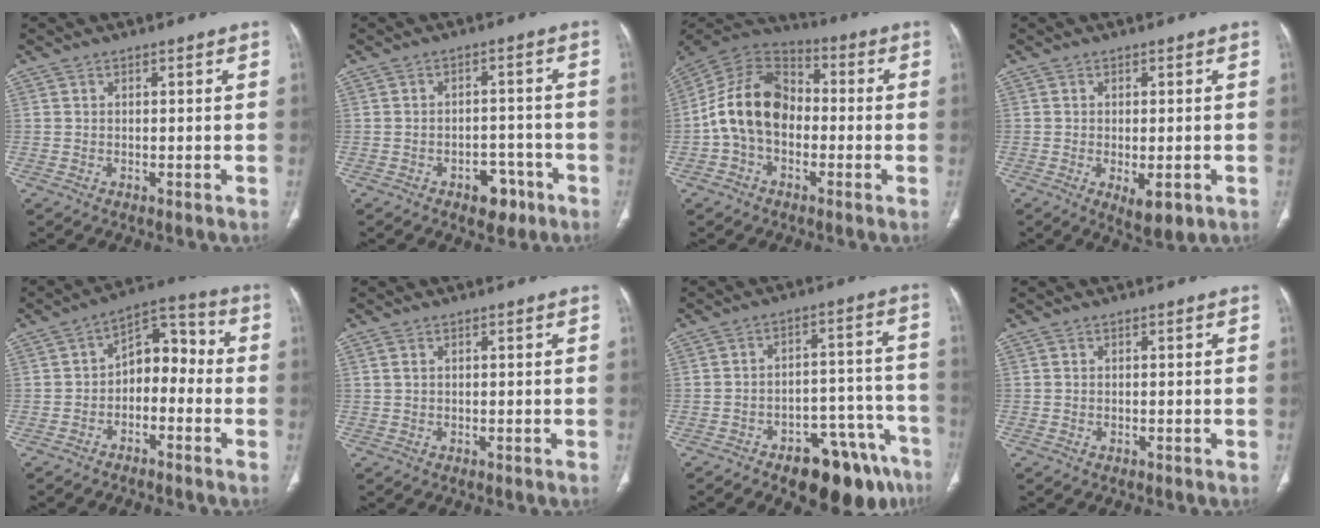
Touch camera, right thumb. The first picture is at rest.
{"total": 5.4, "force": [-3.2, 3.4, 2.7], "torque": [-0.013, 0.027, -0.040]}
{"total": 14.2, "force": [-1.9, 10.1, 9.9], "torque": [-0.171, 0.040, -0.046]}
{"total": 5.2, "force": [-1.8, 2.2, 4.4], "torque": [-0.063, -0.009, -0.016]}
{"total": 8.9, "force": [-1.9, 6.0, 6.3], "torque": [-0.060, 0.050, -0.045]}
{"total": 1.0, "force": [0.4, 0.6, 0.7], "torque": [-0.020, 0.008, 0.012]}
{"total": 15.6, "force": [-10.5, 6.8, 9.3], "torque": [-0.063, 0.089, -0.142]}
{"total": 0.0}